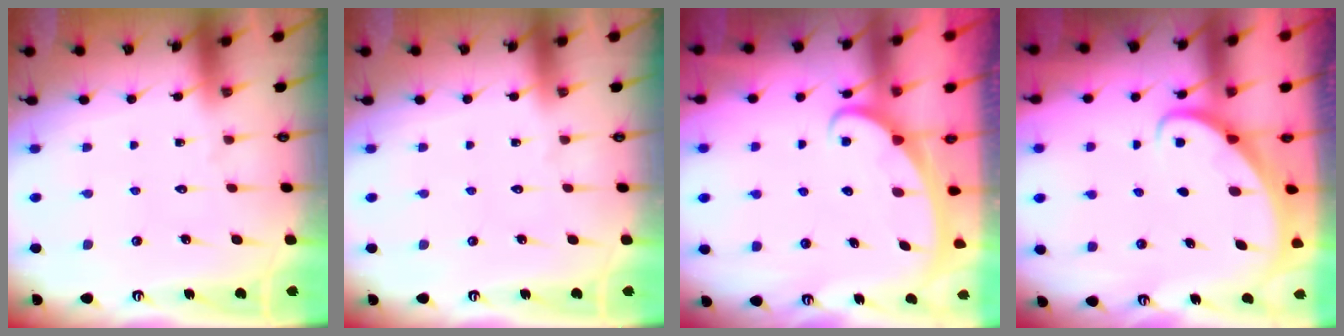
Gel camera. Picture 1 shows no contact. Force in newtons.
{"total": 0.0}
{"total": 2.6, "press": 2.5, "slide": 0.3}
{"total": 2.2, "press": 2.2, "slide": 0.1}